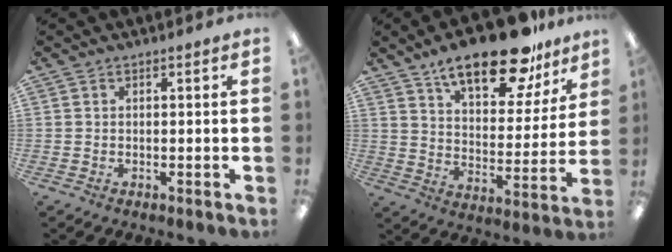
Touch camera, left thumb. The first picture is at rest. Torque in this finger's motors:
{"motor_torque": [1.43, 1.44, 1.44, -1.33, 0.27]}